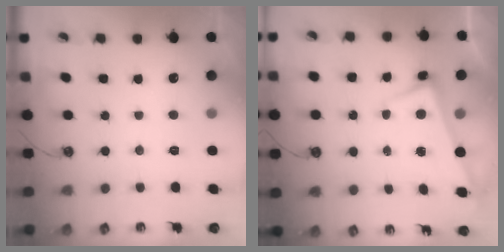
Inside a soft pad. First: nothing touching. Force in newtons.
{"total": 2.6, "press": 2.6, "slide": 0.3}